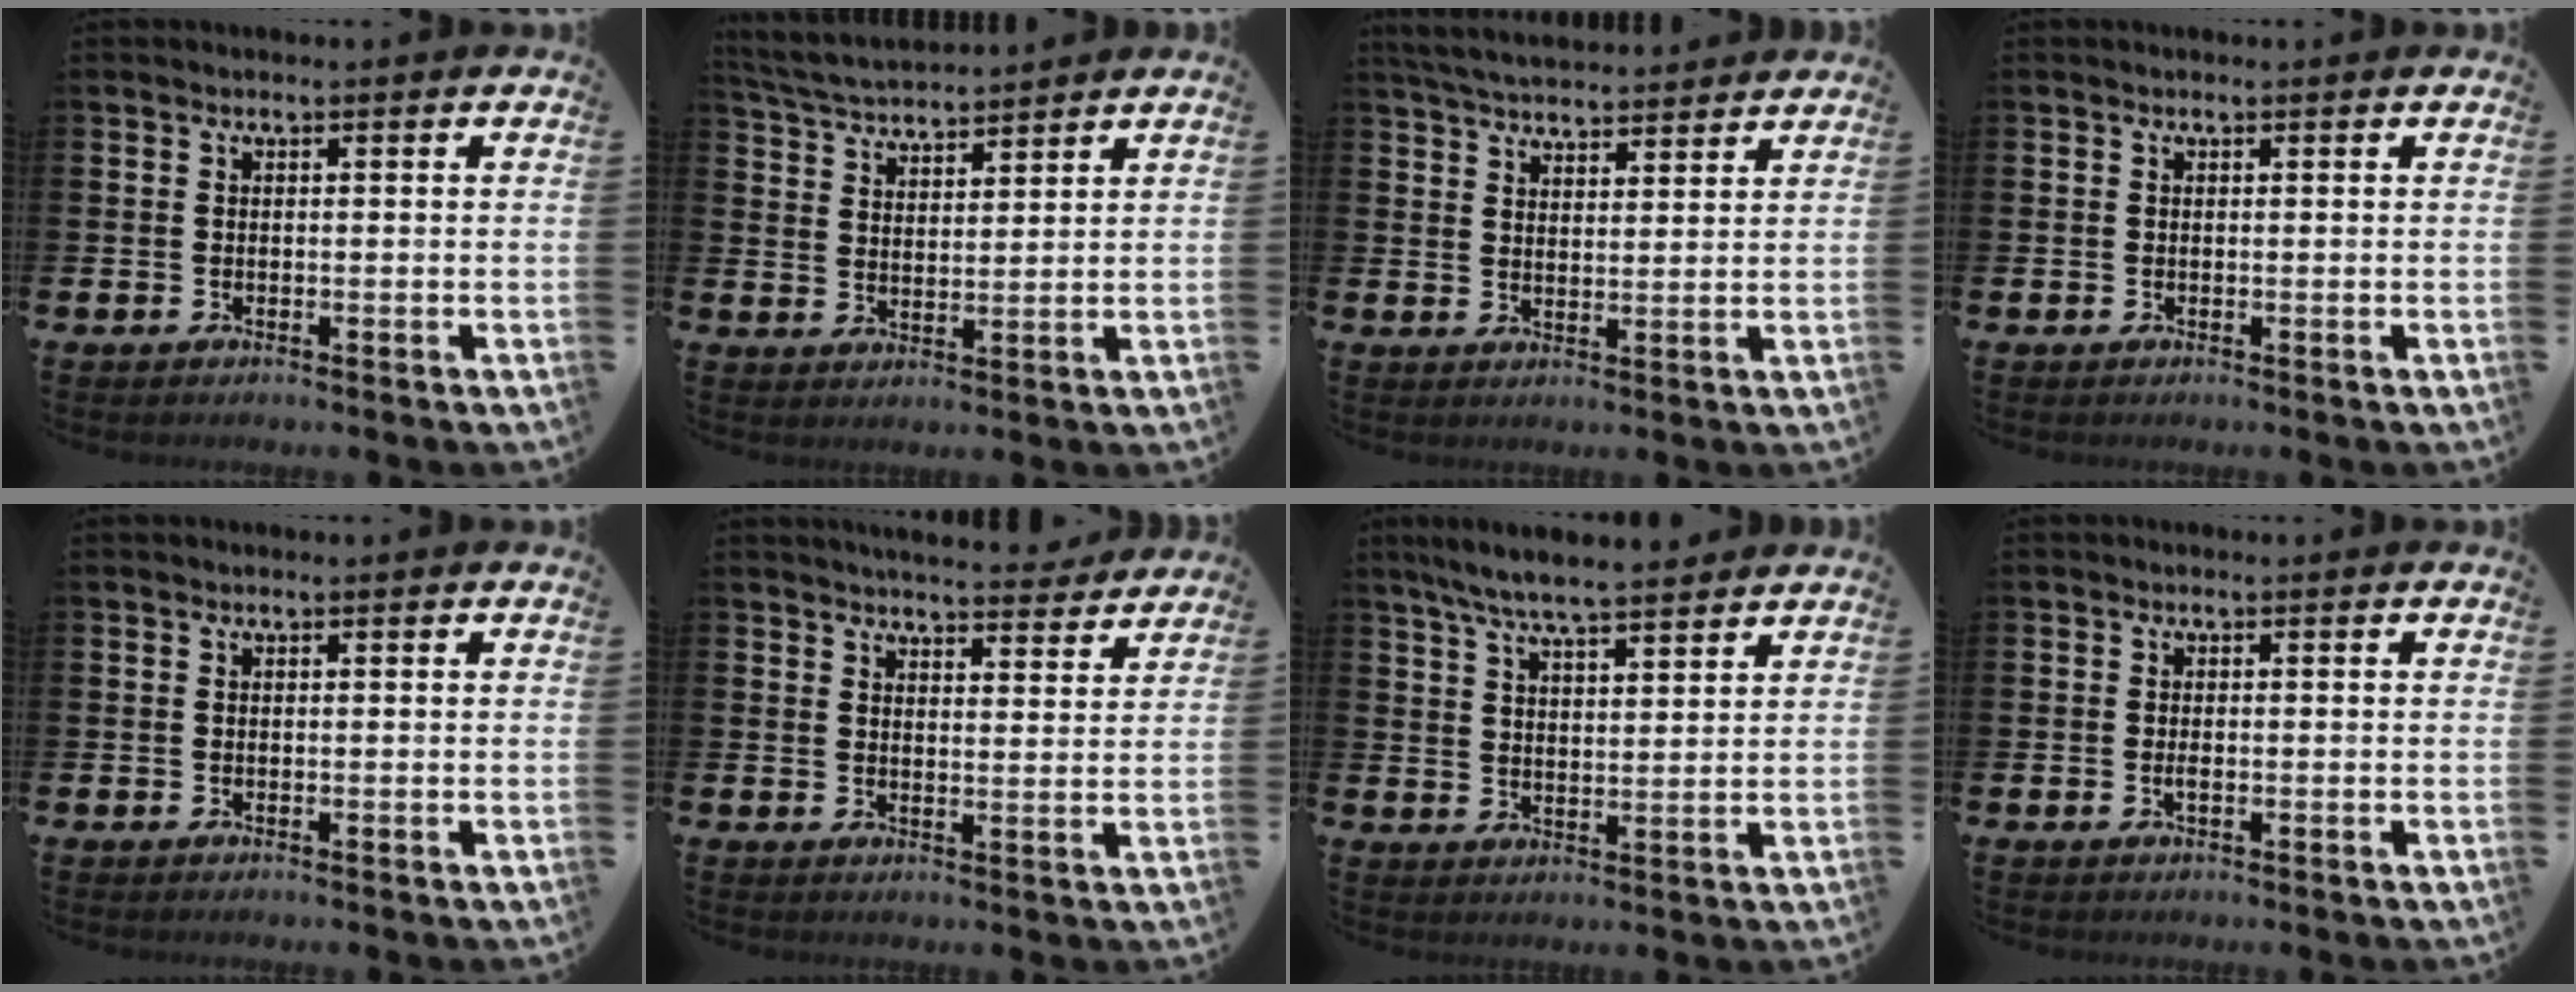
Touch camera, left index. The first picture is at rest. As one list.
[{"total": 4.7, "force": [4.7, 0.6, 0.4], "torque": [-0.029, -0.024, 0.084]}, {"total": 5.2, "force": [5.1, 0.6, 0.5], "torque": [-0.033, -0.023, 0.094]}, {"total": 0.0}, {"total": 0.0}, {"total": 4.4, "force": [4.4, 0.3, 0.4], "torque": [-0.011, -0.030, 0.076]}, {"total": 6.3, "force": [5.9, 0.6, 2.1], "torque": [-0.066, -0.020, 0.108]}, {"total": 1.1, "force": [-0.2, 0.4, 1.0], "torque": [-0.013, -0.002, -0.004]}]